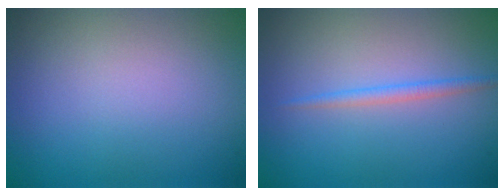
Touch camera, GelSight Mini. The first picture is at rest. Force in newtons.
{"total": 1.2, "press": 1.2, "slide": 0.1}